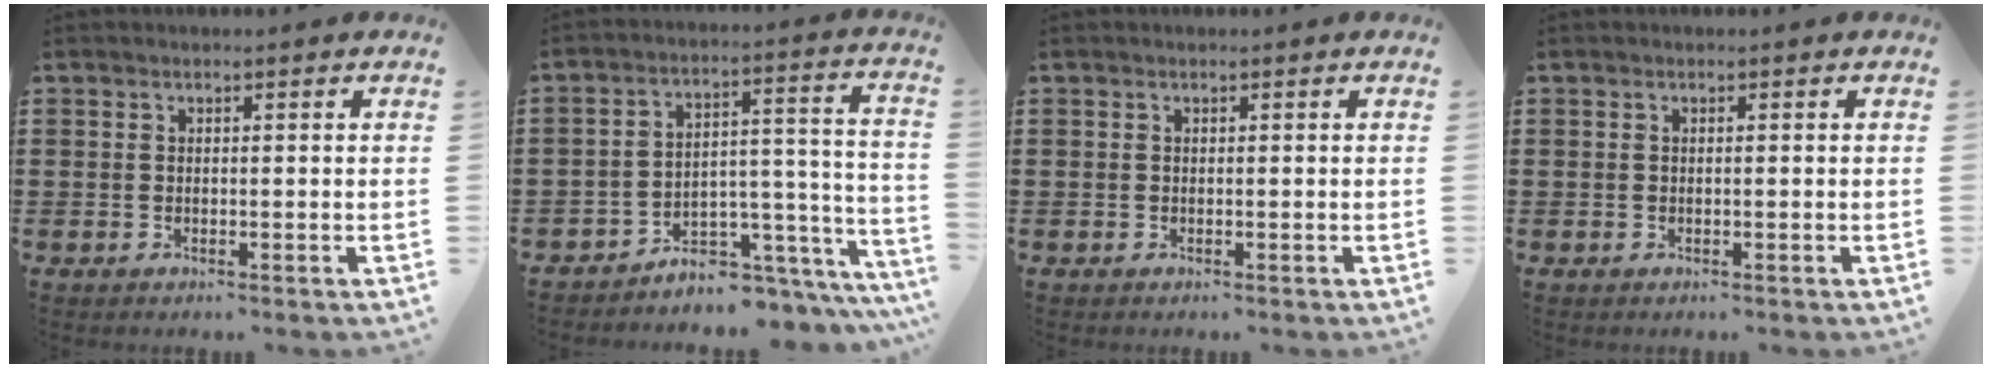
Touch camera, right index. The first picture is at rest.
{"total": 4.9, "force": [-4.2, 2.1, 1.4], "torque": [-0.028, 0.000, -0.081]}
{"total": 0.0}
{"total": 0.0}